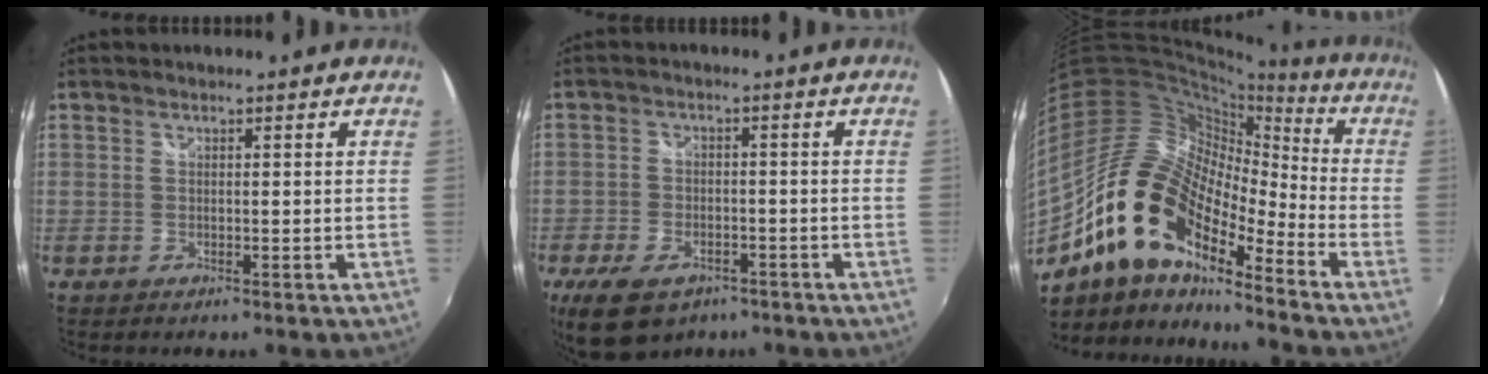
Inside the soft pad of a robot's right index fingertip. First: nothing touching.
{"total": 11.2, "force": [-7.2, 6.2, 6.0], "torque": [-0.147, -0.019, -0.118]}
{"total": 18.9, "force": [-11.7, 7.9, 12.6], "torque": [-0.218, -0.019, -0.233]}